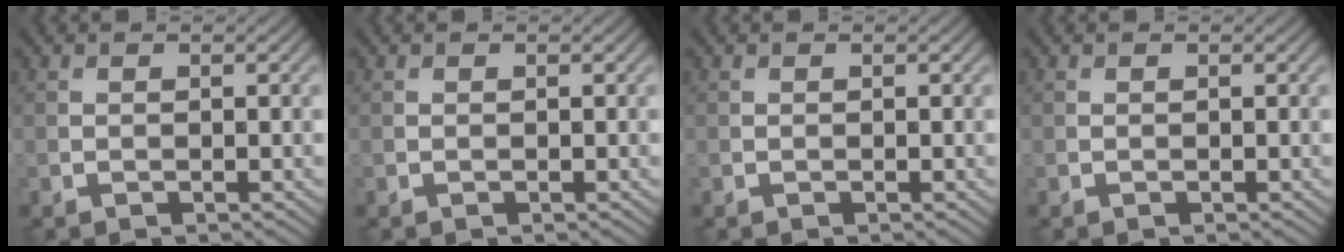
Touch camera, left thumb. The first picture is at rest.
{"total": 0.0}
{"total": 0.0}
{"total": 0.0}